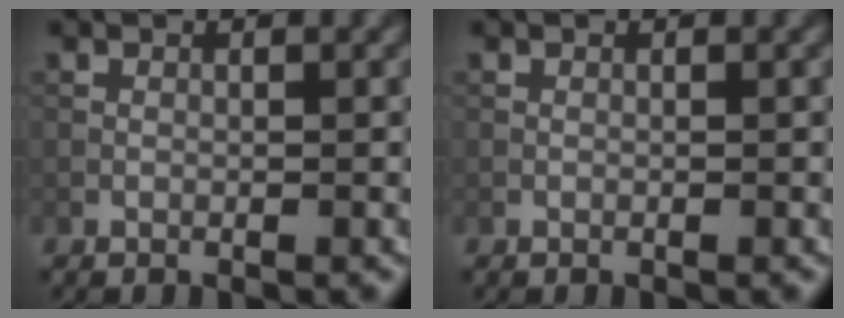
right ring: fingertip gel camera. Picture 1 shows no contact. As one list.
[{"total": 0.0}]